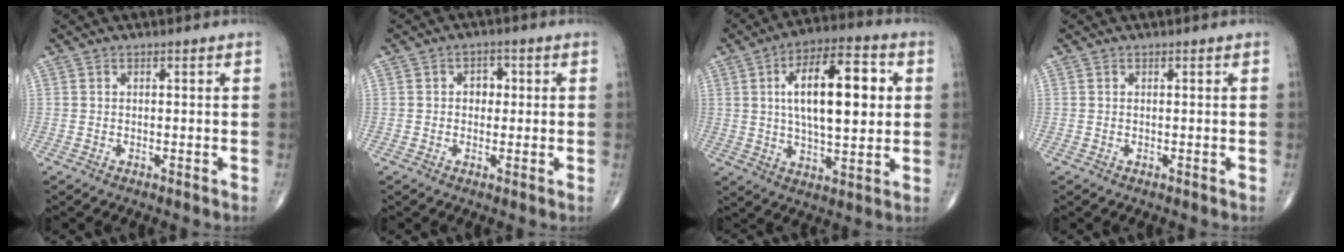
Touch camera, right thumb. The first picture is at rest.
{"total": 3.0, "force": [0.3, 2.4, 1.8], "torque": [-0.007, 0.006, -0.002]}
{"total": 18.2, "force": [3.4, 7.7, 16.2], "torque": [-0.244, 0.008, 0.052]}
{"total": 0.0}